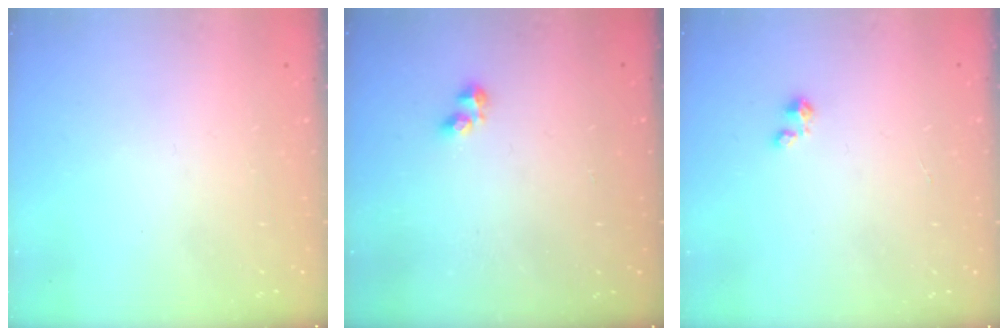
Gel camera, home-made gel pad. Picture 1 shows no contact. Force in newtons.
{"total": 2.3, "press": 2.3, "slide": 0.5}
{"total": 1.3, "press": 1.3, "slide": 0.3}